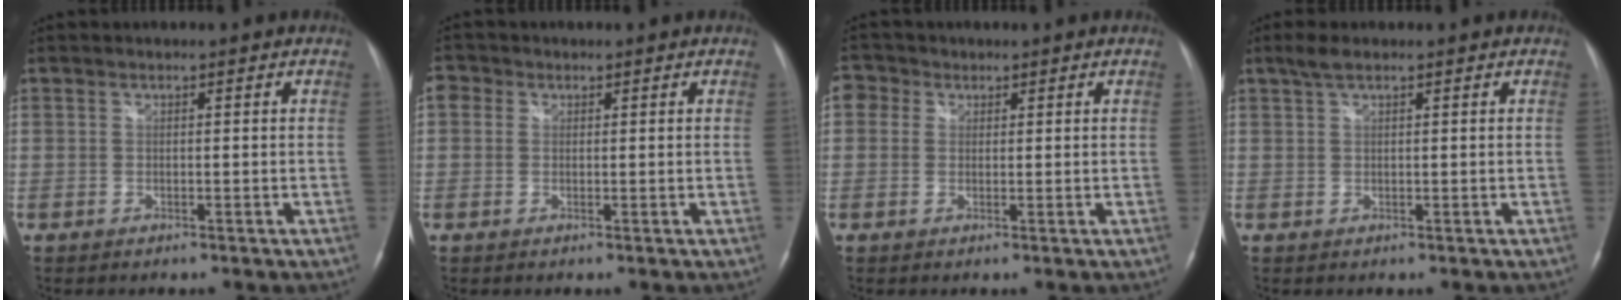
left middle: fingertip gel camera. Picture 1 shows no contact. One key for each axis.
{"total": 2.1, "fx": 0.7, "fy": 1.9, "fz": 0.8, "tx": -0.014, "ty": 0.012, "tz": 0.011}
{"total": 2.8, "fx": 1.1, "fy": 2.5, "fz": 0.8, "tx": -0.014, "ty": 0.012, "tz": 0.016}
{"total": 2.2, "fx": 1.6, "fy": 0.5, "fz": 1.5, "tx": -0.036, "ty": 0.012, "tz": 0.033}